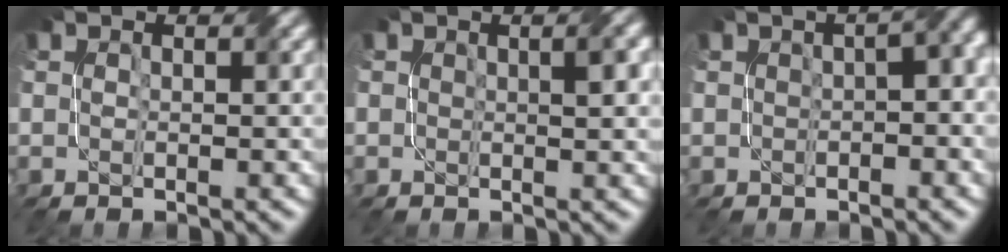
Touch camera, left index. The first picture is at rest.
{"total": 1.4, "force": [0.2, 0.3, 1.4], "torque": [-0.013, 0.007, 0.003]}
{"total": 8.5, "force": [0.5, 4.1, 7.5], "torque": [-0.030, 0.032, -0.023]}